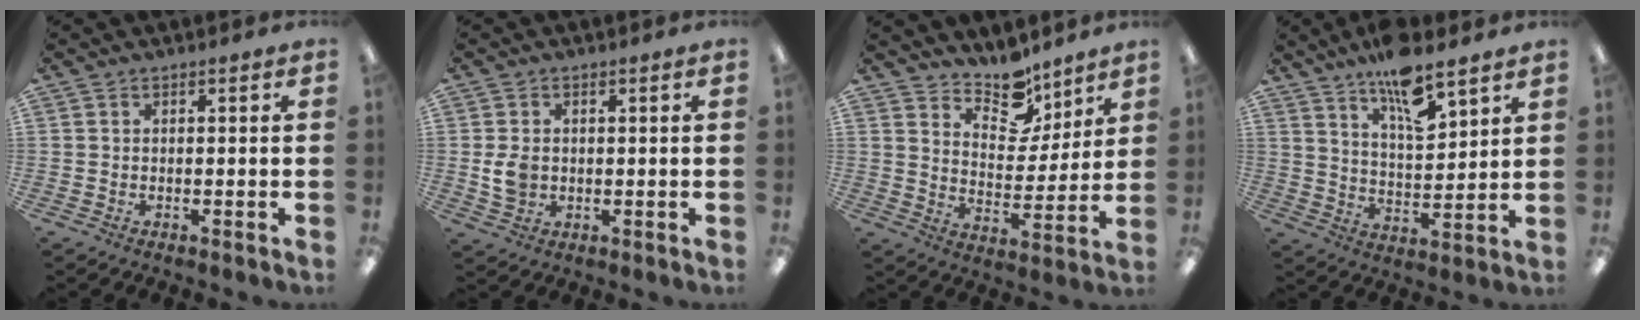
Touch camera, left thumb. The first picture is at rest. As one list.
[{"total": 4.9, "force": [0.0, 3.8, 3.0], "torque": [-0.061, 0.000, -0.002]}, {"total": 10.5, "force": [9.1, 4.6, 2.8], "torque": [-0.044, -0.069, 0.167]}, {"total": 12.1, "force": [9.1, 3.7, 7.1], "torque": [-0.115, -0.054, 0.158]}]